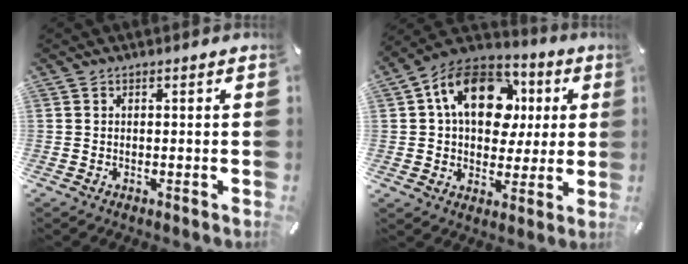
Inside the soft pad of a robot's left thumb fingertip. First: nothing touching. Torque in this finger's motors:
{"motor_torque": [1.36, 1.41, 1.78, -0.99, 0.50]}